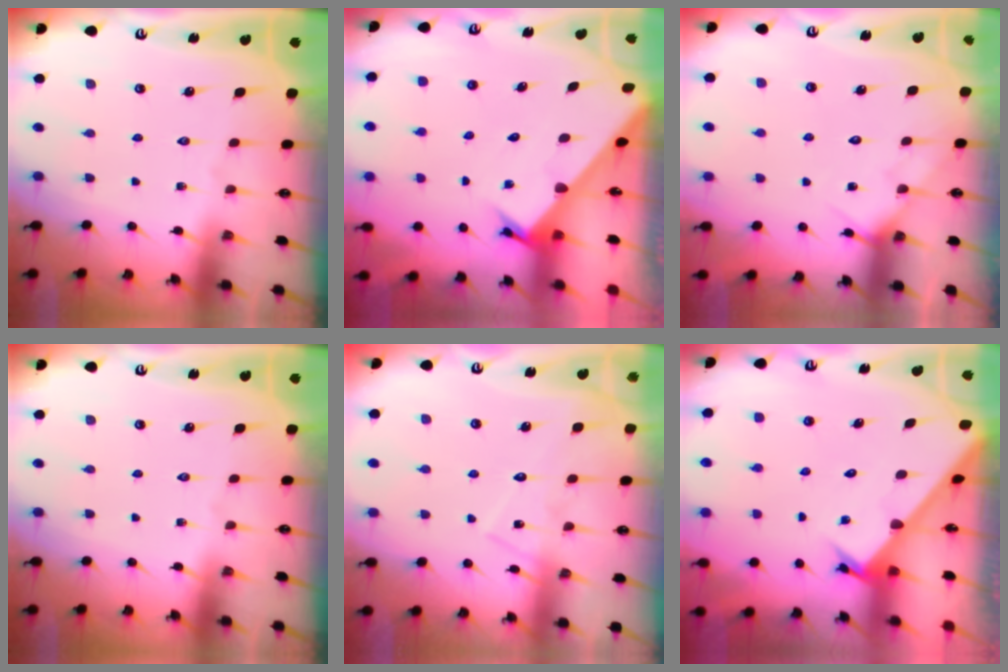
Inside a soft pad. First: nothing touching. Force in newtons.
{"total": 2.3, "press": 2.3, "slide": 0.2}
{"total": 6.4, "press": 6.4, "slide": 0.6}
{"total": 0.0}
{"total": 10.0, "press": 10.0, "slide": 0.6}
{"total": 2.6, "press": 2.6, "slide": 0.2}